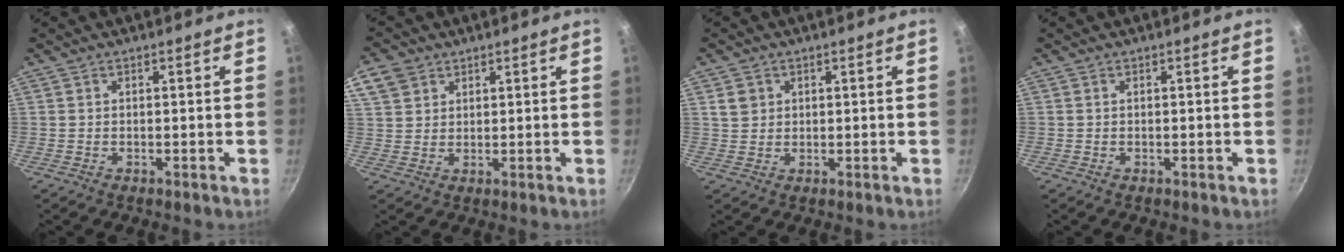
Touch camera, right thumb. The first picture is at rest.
{"total": 6.8, "force": [3.6, 5.2, 2.7], "torque": [-0.039, 0.002, 0.065]}
{"total": 3.1, "force": [1.0, 2.8, 1.1], "torque": [-0.005, 0.005, 0.020]}
{"total": 0.0}